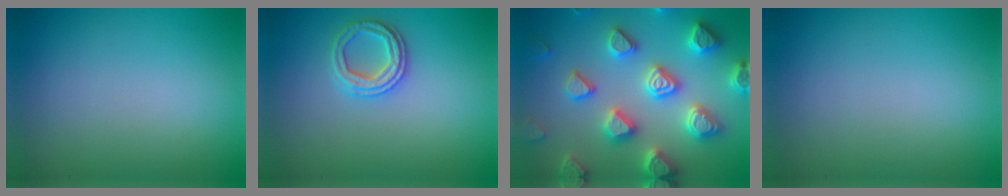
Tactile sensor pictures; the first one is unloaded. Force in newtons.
{"total": 2.4, "press": 2.4, "slide": 0.2}
{"total": 7.3, "press": 7.1, "slide": 1.7}
{"total": 0.0}